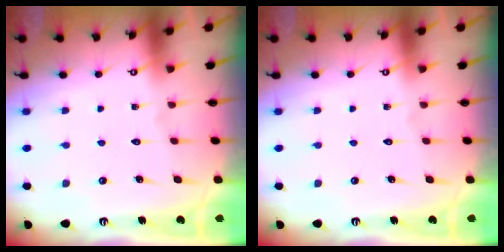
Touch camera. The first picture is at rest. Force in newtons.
{"total": 0.0}